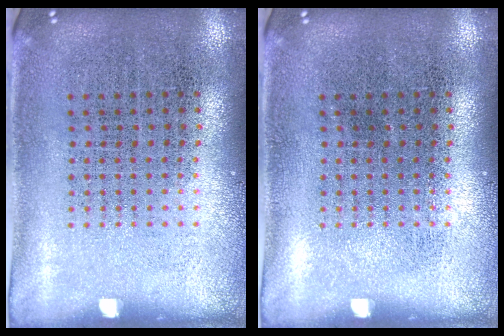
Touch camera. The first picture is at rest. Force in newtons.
{"total": 0.0}